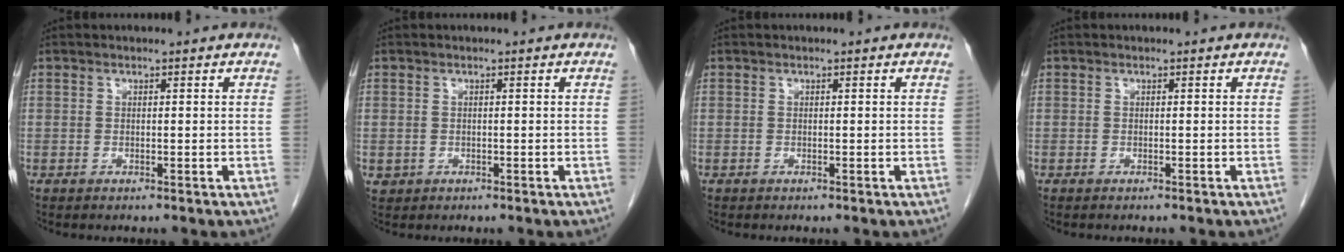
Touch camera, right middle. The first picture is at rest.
{"total": 1.0, "force": [-0.1, 0.9, 0.1], "torque": [-0.002, 0.004, 0.005]}
{"total": 0.0}
{"total": 1.2, "force": [-1.0, 0.3, 0.5], "torque": [-0.010, -0.003, -0.011]}